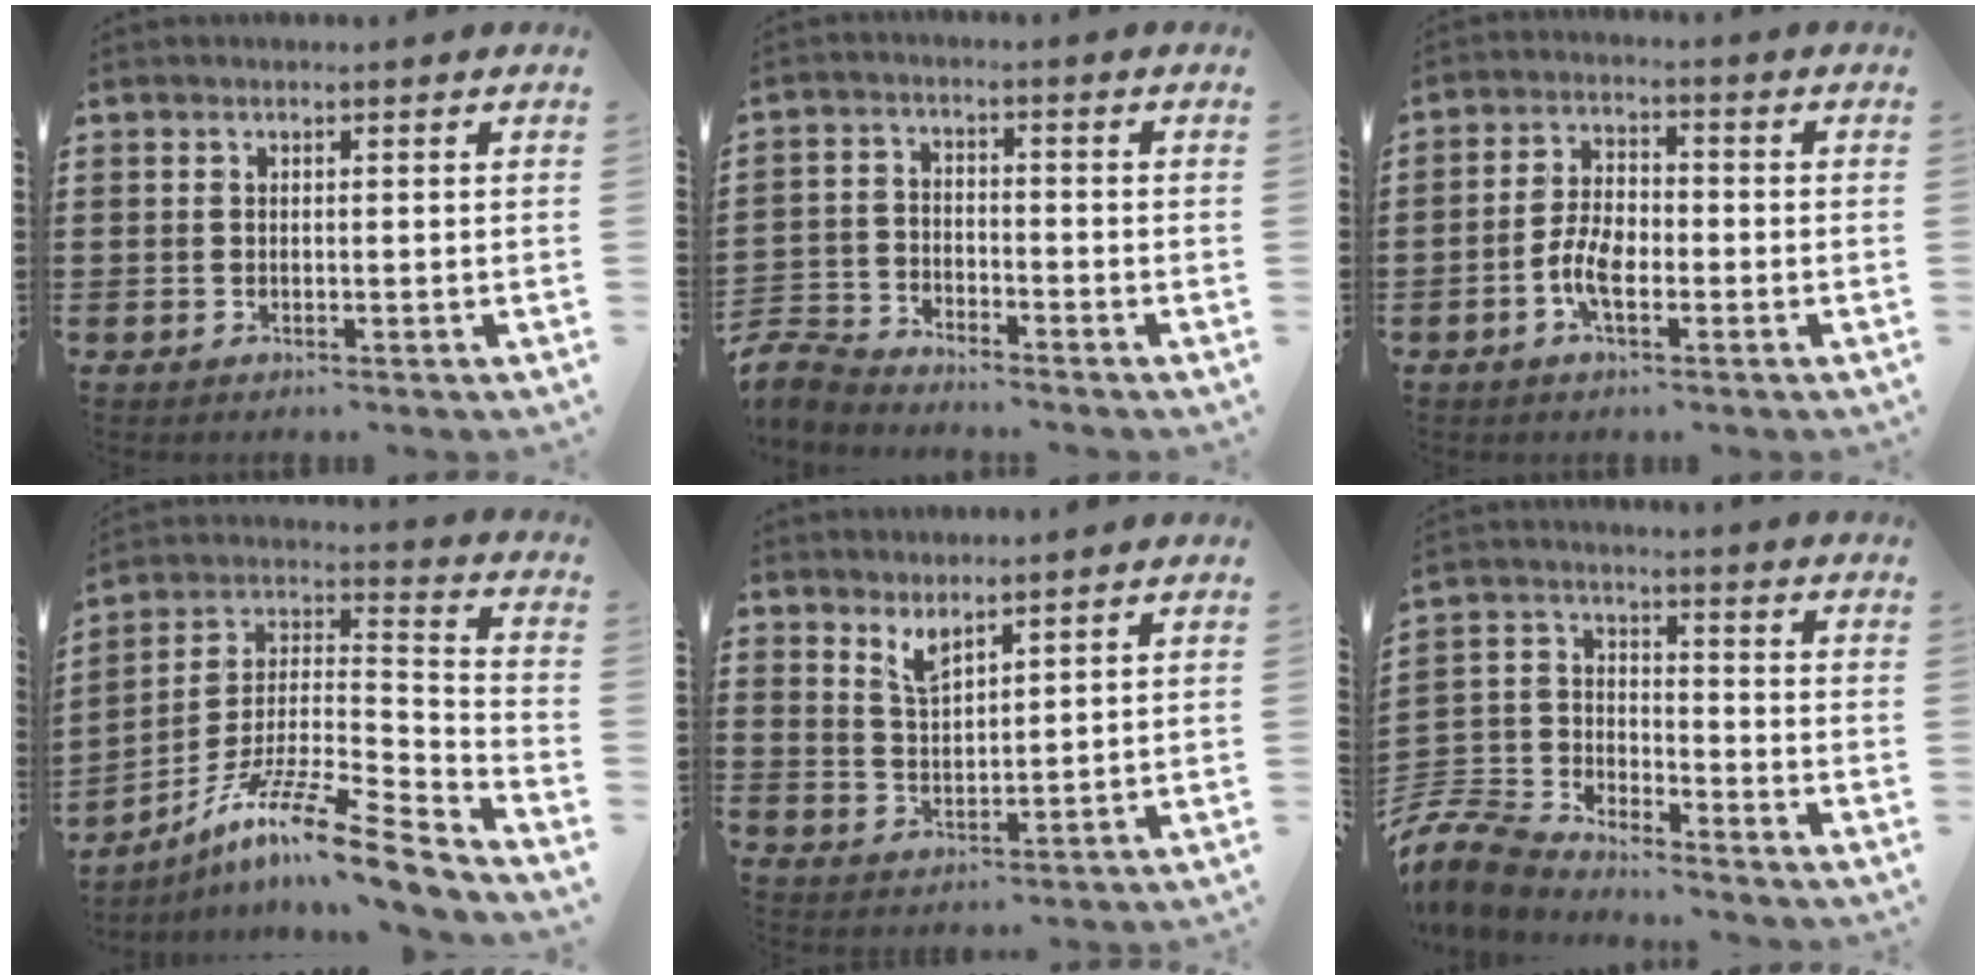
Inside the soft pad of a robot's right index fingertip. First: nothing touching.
{"total": 4.4, "force": [-4.3, 1.0, 0.4], "torque": [-0.038, -0.005, -0.099]}
{"total": 6.4, "force": [-2.3, 3.1, 5.0], "torque": [-0.123, -0.004, -0.049]}
{"total": 11.1, "force": [-8.6, 0.5, 7.0], "torque": [-0.124, 0.003, -0.168]}
{"total": 3.3, "force": [3.0, 0.6, 1.1], "torque": [-0.030, -0.004, 0.056]}
{"total": 8.2, "force": [-7.8, 2.1, 1.4], "torque": [-0.061, 0.007, -0.166]}